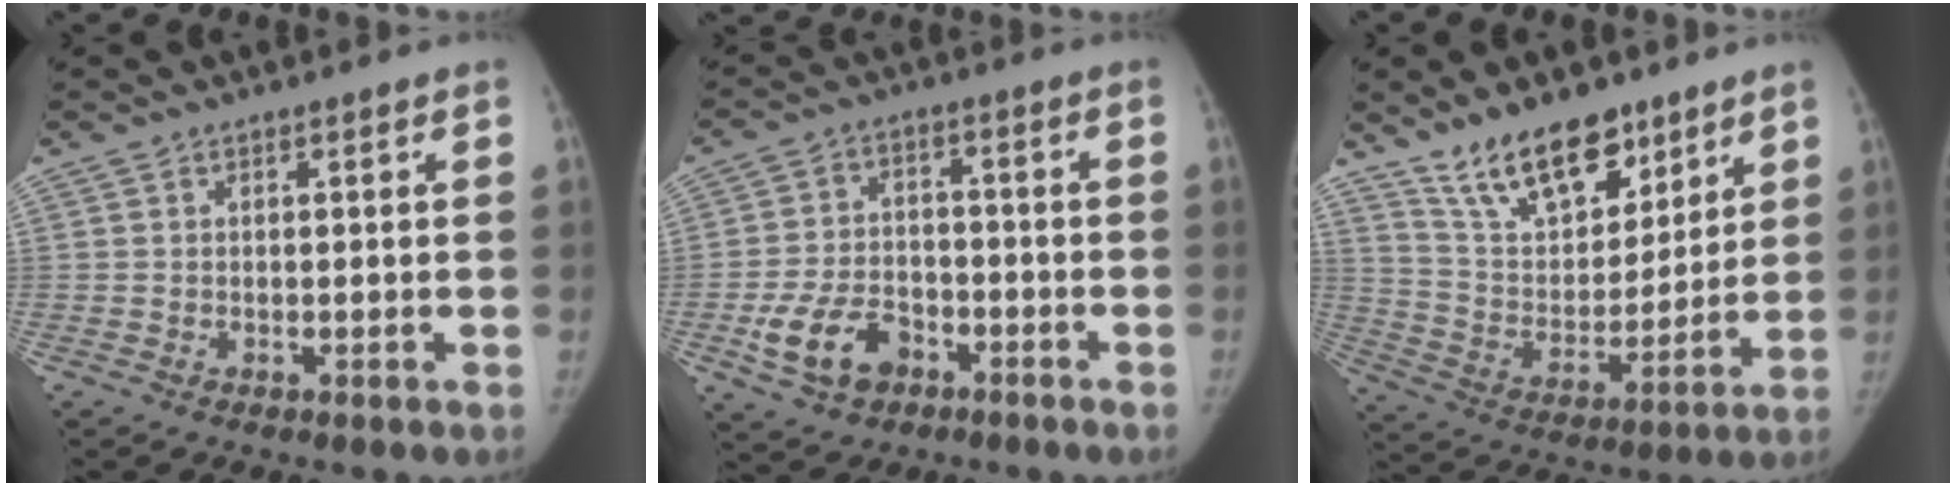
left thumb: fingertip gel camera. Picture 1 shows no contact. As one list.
[{"total": 10.1, "force": [-4.6, 6.9, 5.7], "torque": [-0.093, 0.025, -0.076]}, {"total": 16.4, "force": [11.8, 7.9, 8.1], "torque": [-0.085, -0.069, 0.217]}]